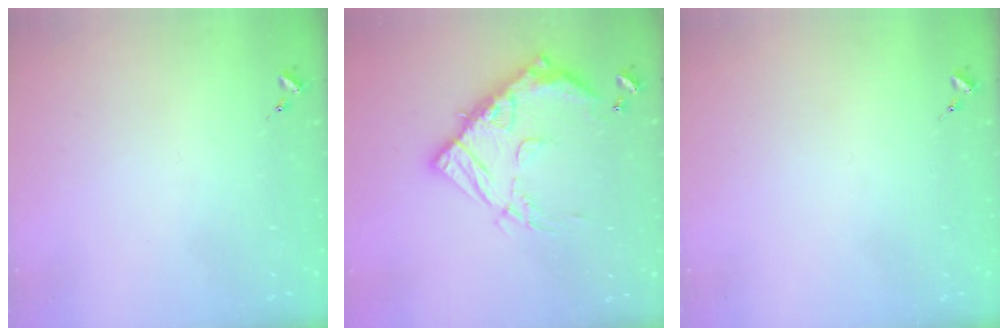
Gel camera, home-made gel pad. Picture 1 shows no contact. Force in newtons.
{"total": 17.8, "press": 17.7, "slide": 1.9}
{"total": 0.0}